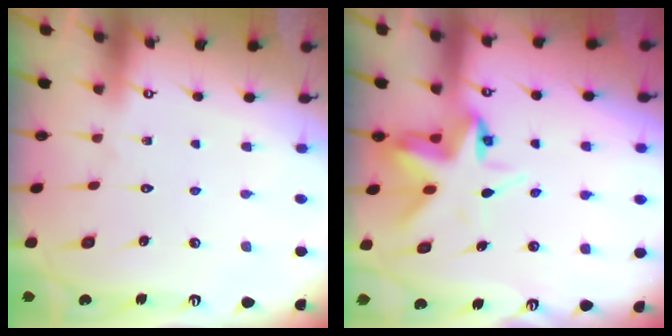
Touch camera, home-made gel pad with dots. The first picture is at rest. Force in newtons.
{"total": 7.1, "press": 6.9, "slide": 1.8}